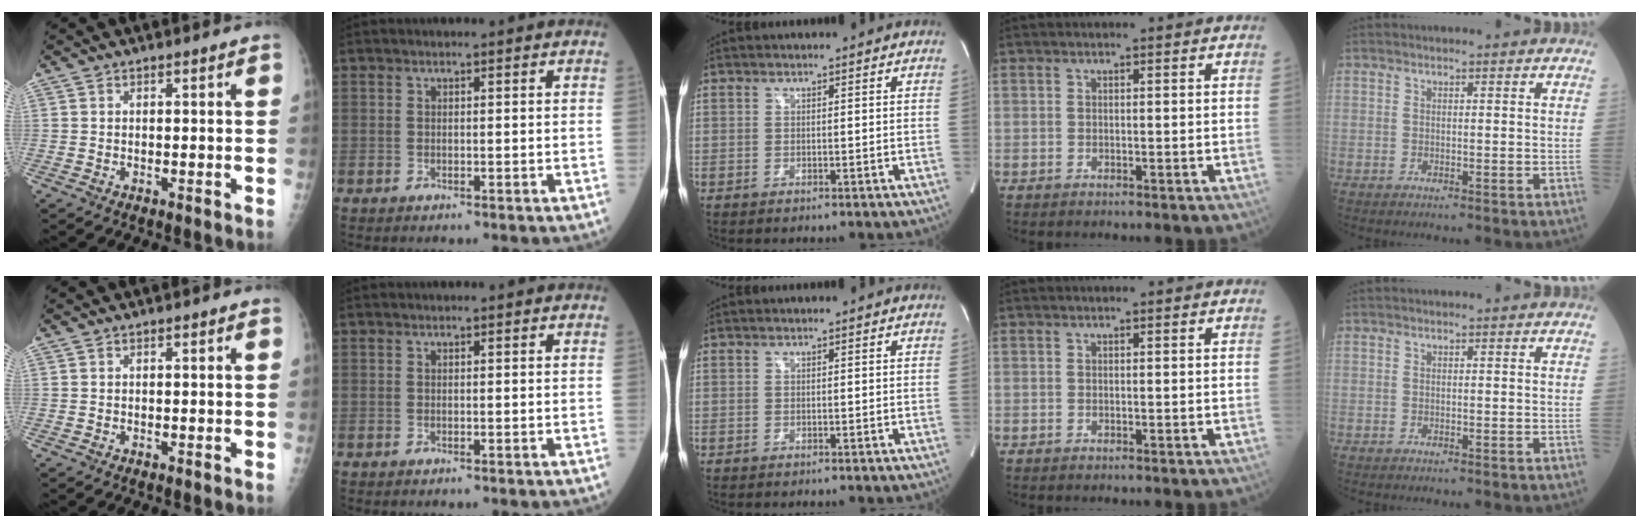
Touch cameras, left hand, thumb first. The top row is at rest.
{}